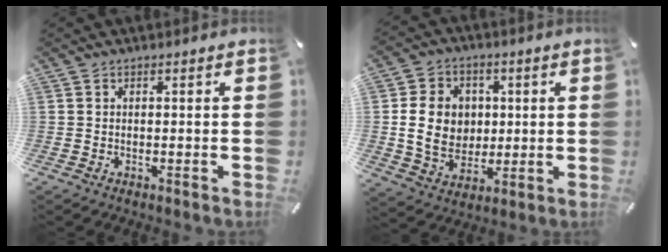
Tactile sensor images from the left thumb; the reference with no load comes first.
{"total": 12.0, "force": [0.9, 10.3, 6.1], "torque": [-0.126, 0.008, 0.020]}